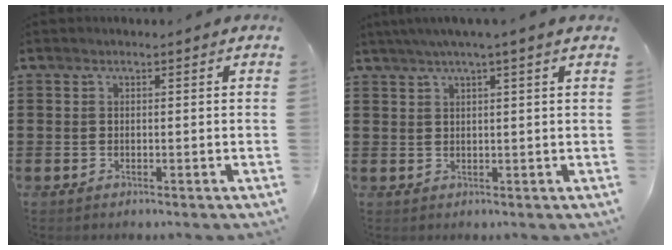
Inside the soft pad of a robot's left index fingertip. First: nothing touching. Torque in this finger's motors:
{"motor_torque": [2.14, 0.00, 0.49, 0.13]}